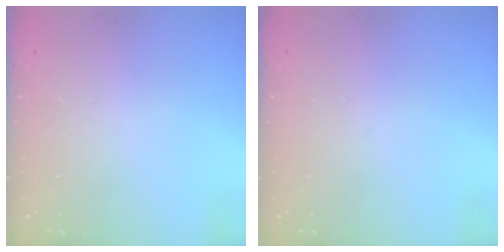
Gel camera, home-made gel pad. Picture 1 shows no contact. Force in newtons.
{"total": 0.0}